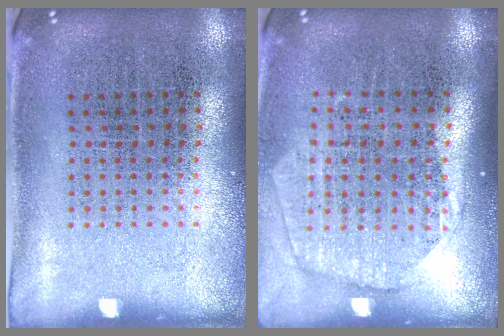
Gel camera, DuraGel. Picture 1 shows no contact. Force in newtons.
{"total": 1.8, "press": 1.5, "slide": 0.9}